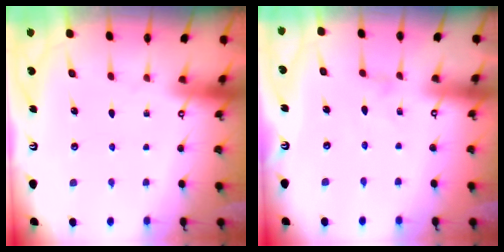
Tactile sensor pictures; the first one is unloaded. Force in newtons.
{"total": 0.0}